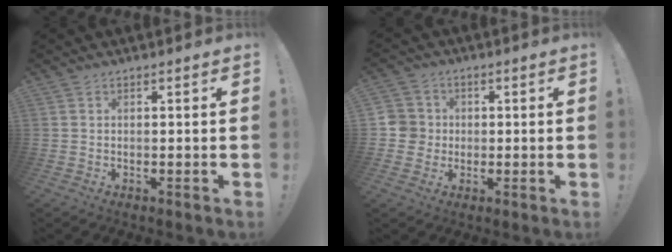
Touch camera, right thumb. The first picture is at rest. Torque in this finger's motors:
{"motor_torque": [0.00, -0.03, 0.27, -0.14, 0.00]}